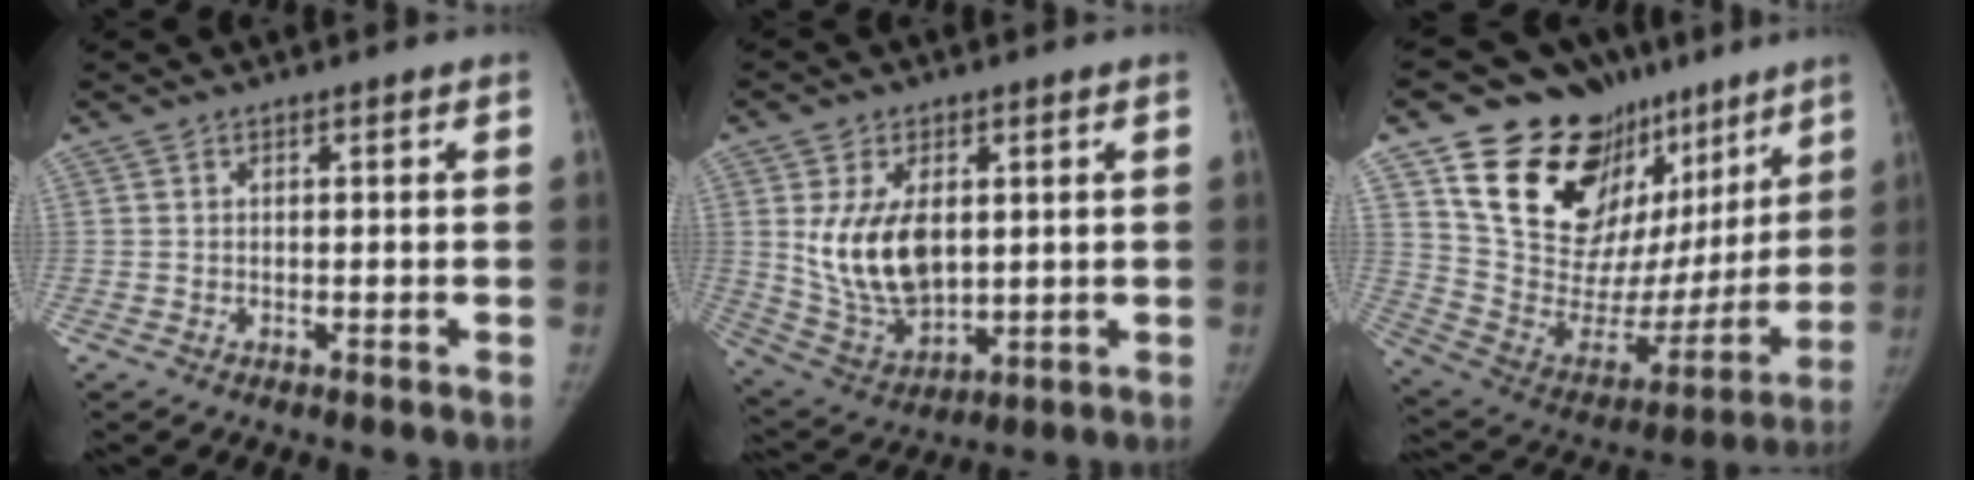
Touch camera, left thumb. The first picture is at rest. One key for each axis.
{"total": 13.6, "fx": 2.1, "fy": 8.3, "fz": 10.6, "tx": -0.172, "ty": -0.017, "tz": 0.056}
{"total": 30.6, "fx": 17.4, "fy": 18.1, "fz": 17.6, "tx": -0.227, "ty": -0.041, "tz": 0.291}